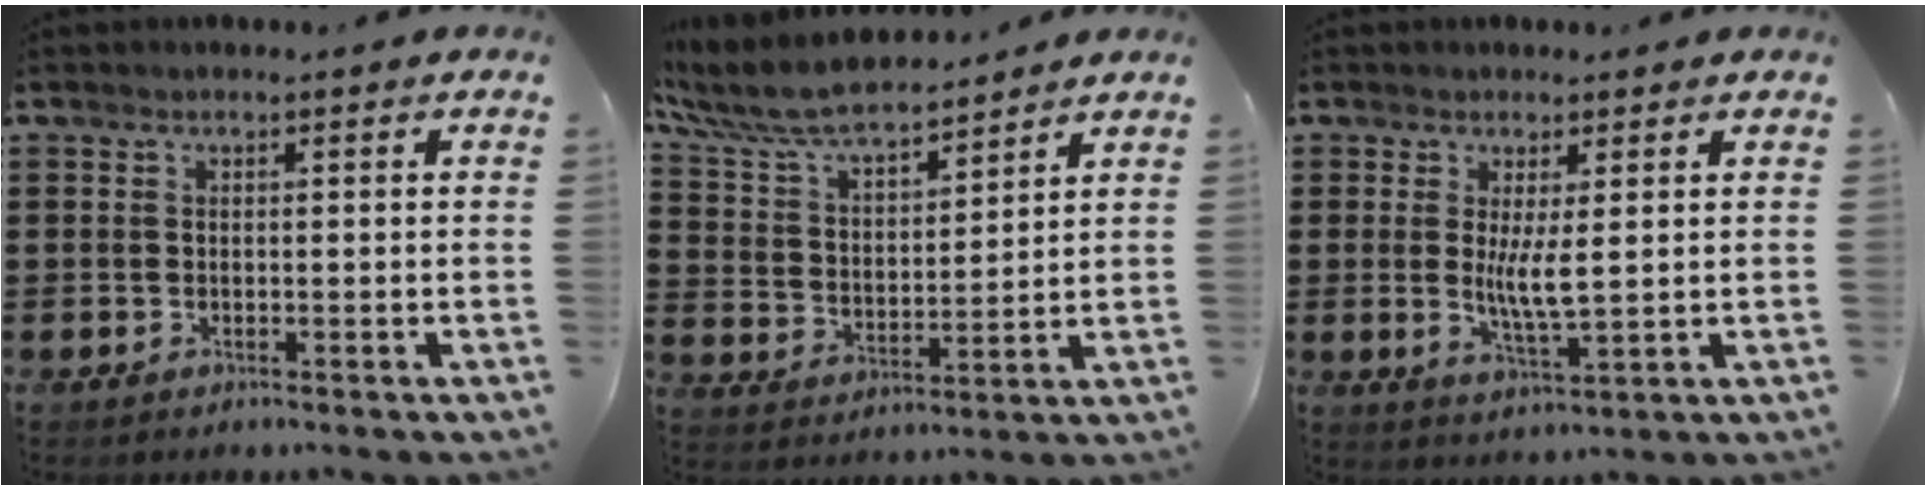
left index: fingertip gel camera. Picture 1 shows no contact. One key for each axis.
{"total": 8.4, "fx": 7.5, "fy": 1.7, "fz": 3.5, "tx": -0.100, "ty": -0.034, "tz": 0.131}
{"total": 5.2, "fx": 1.0, "fy": 1.3, "fz": 5.0, "tx": -0.094, "ty": -0.009, "tz": 0.015}